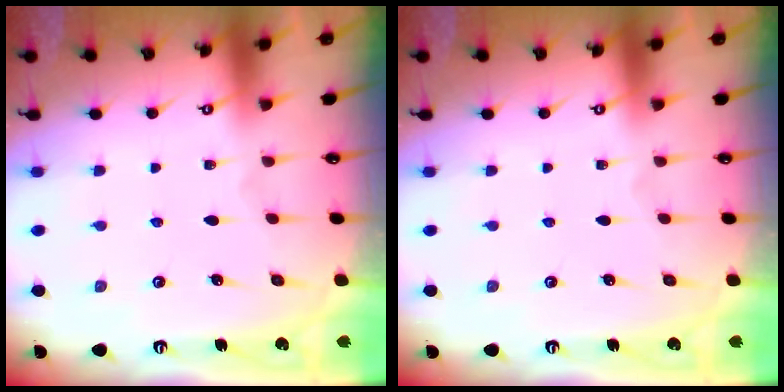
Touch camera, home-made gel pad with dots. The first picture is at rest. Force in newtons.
{"total": 0.0}